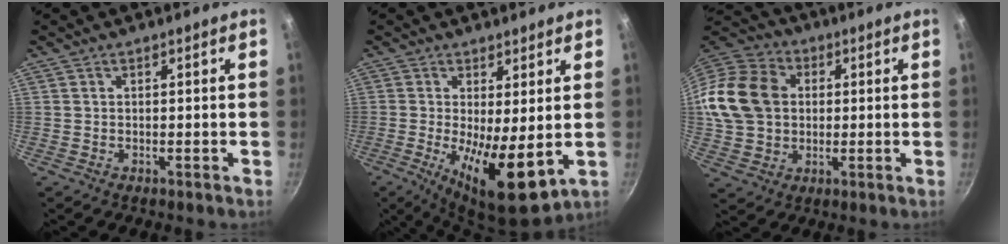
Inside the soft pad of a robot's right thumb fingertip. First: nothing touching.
{"total": 11.7, "force": [-0.8, 3.6, 11.1], "torque": [-0.179, -0.020, -0.005]}
{"total": 16.8, "force": [1.9, 13.7, 9.6], "torque": [-0.166, 0.023, 0.027]}